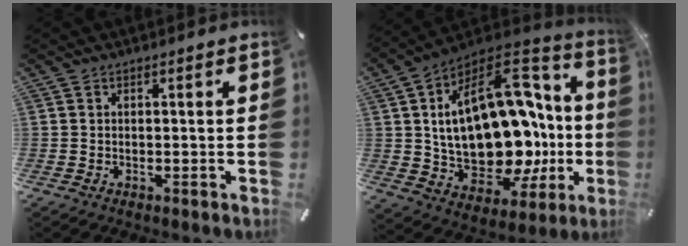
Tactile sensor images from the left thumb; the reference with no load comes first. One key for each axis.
{"total": 29.1, "fx": 0.7, "fy": 18.7, "fz": 22.4, "tx": -0.382, "ty": -0.029, "tz": 0.044}